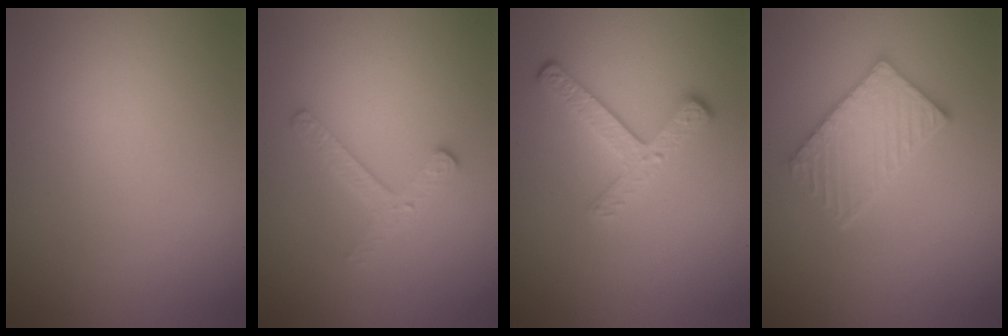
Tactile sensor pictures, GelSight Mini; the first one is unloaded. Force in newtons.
{"total": 2.3, "press": 2.2, "slide": 0.4}
{"total": 3.4, "press": 2.6, "slide": 2.3}
{"total": 3.8, "press": 3.5, "slide": 1.4}